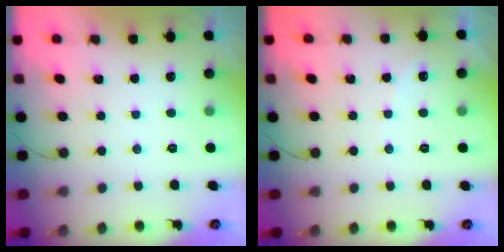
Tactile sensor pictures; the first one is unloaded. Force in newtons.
{"total": 2.8, "press": 2.8, "slide": 0.5}